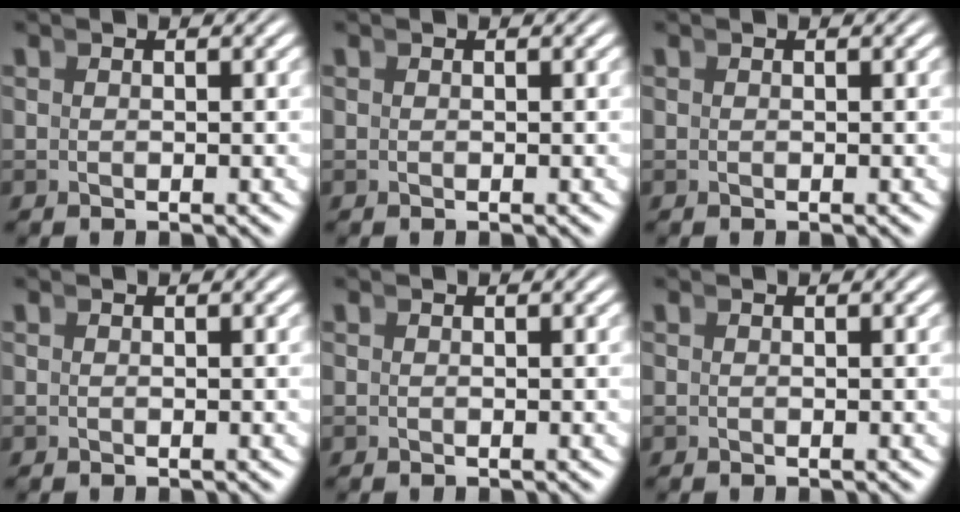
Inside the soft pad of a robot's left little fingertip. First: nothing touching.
{"total": 0.0}
{"total": 0.0}
{"total": 0.0}
{"total": 0.0}
{"total": 0.0}